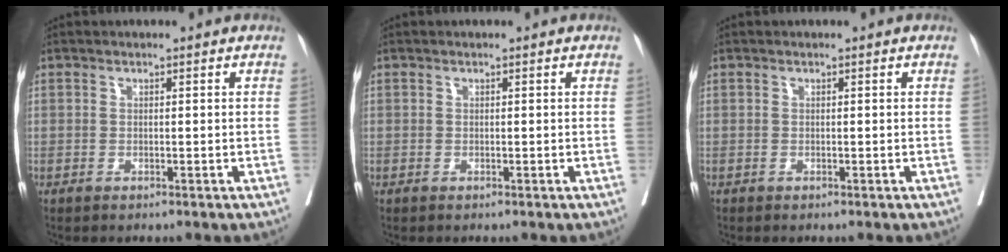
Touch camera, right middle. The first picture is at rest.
{"total": 0.0}
{"total": 0.0}